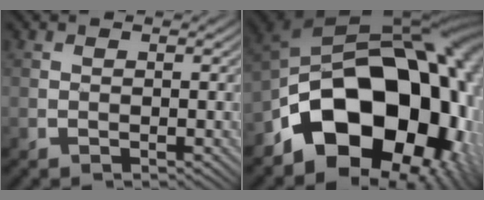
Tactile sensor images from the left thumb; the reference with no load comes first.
{"total": 20.2, "force": [-6.2, 13.2, 14.0], "torque": [-0.233, -0.028, -0.087]}